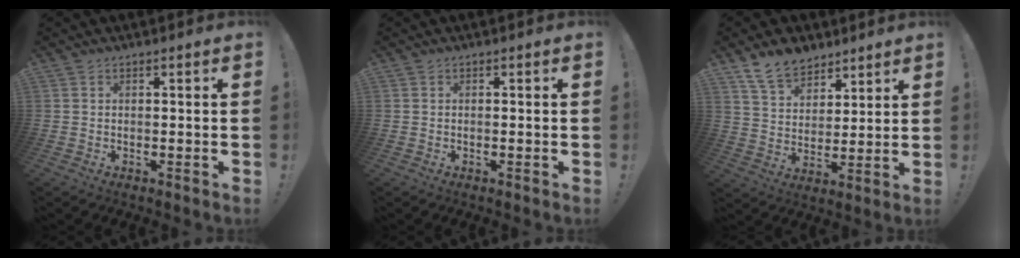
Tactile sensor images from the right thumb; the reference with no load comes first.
{"total": 0.0}
{"total": 11.0, "force": [8.5, 6.2, 3.2], "torque": [-0.061, -0.055, 0.165]}